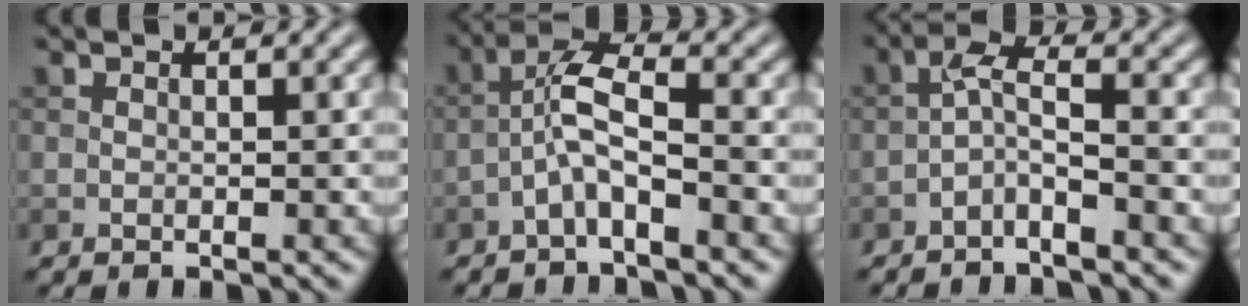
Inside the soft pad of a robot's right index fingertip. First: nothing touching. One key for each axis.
{"total": 4.0, "fx": -1.9, "fy": 1.0, "fz": 3.4, "tx": -0.072, "ty": 0.017, "tz": -0.043}
{"total": 2.8, "fx": -1.7, "fy": 0.5, "fz": 2.1, "tx": -0.045, "ty": 0.013, "tz": -0.040}